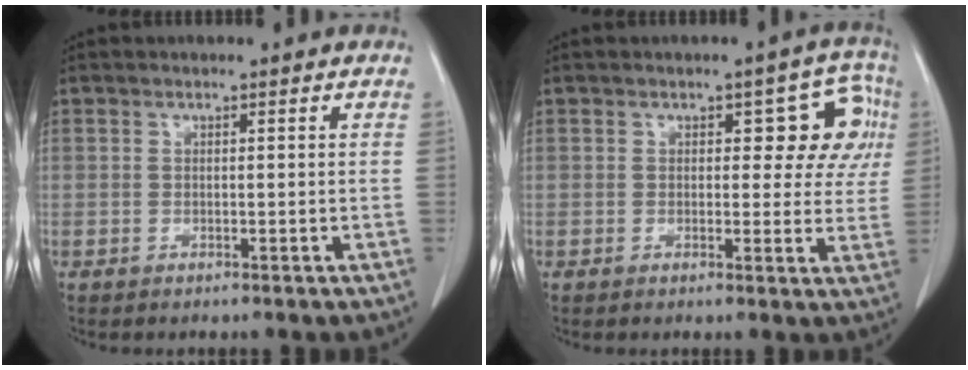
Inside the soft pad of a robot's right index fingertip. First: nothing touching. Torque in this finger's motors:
{"motor_torque": [0.30, 0.27, 0.10, 0.04]}